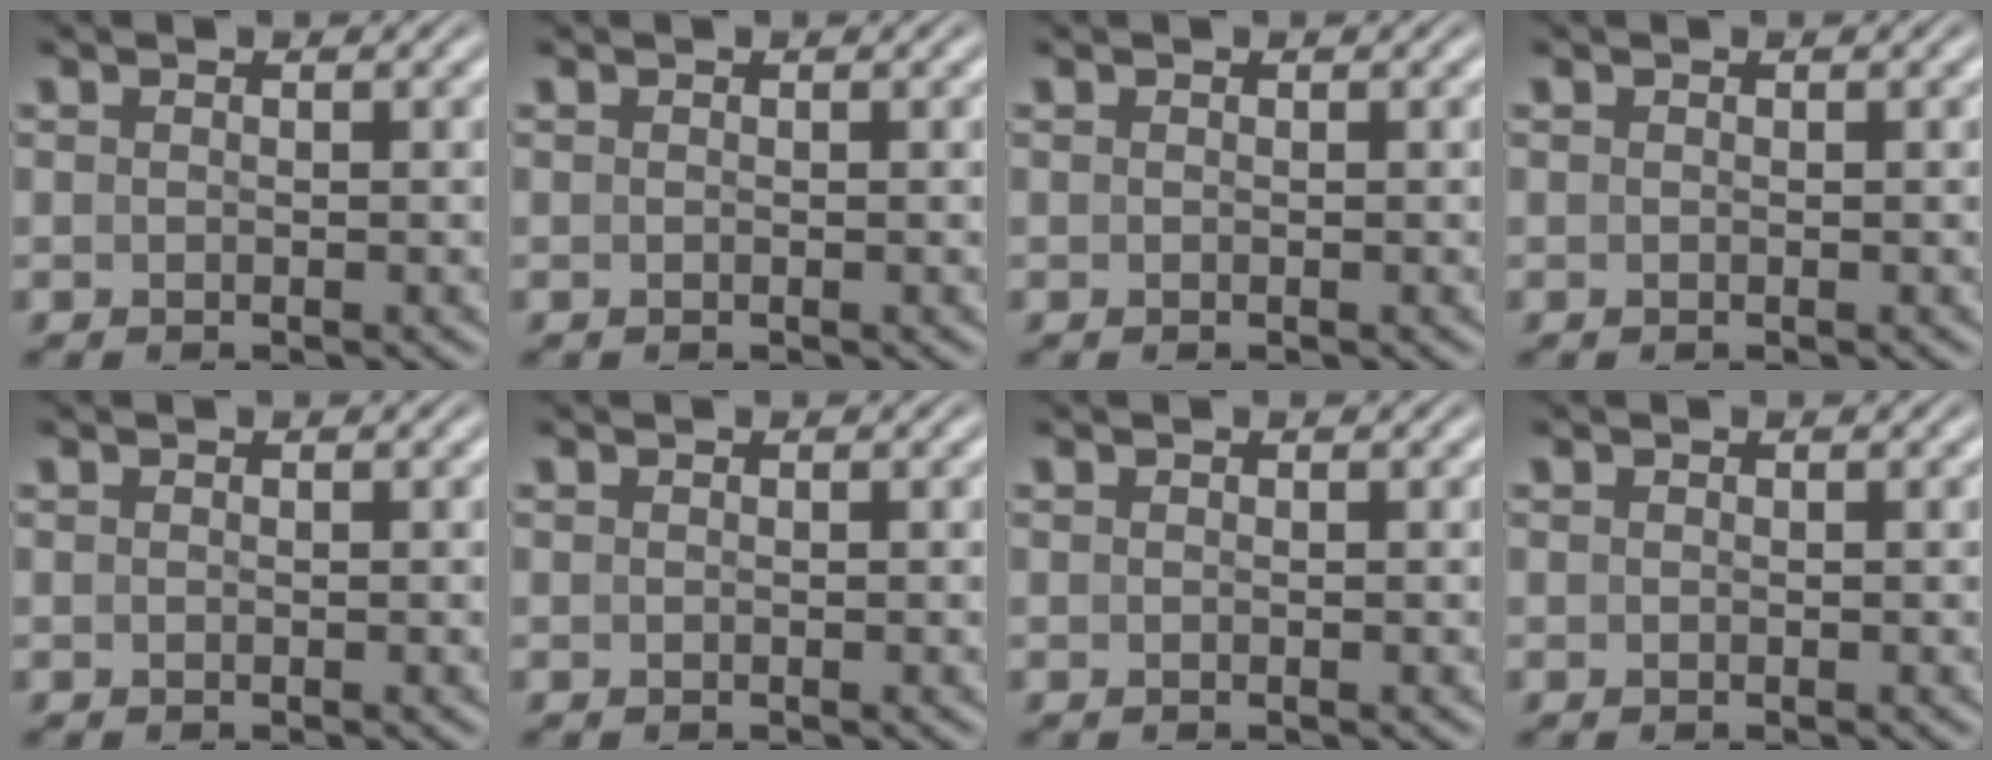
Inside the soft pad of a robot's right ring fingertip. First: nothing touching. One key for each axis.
{"total": 0.0}
{"total": 0.0}
{"total": 0.0}
{"total": 0.0}
{"total": 0.0}
{"total": 0.0}
{"total": 0.0}